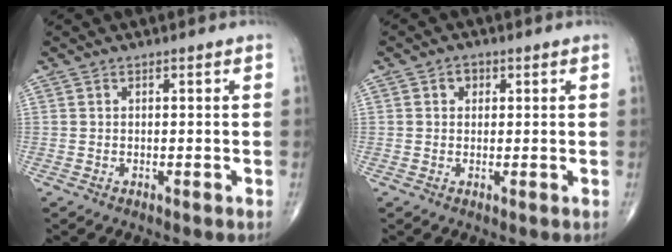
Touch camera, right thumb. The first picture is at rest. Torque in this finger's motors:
{"motor_torque": [0.33, 0.43, 0.40, 0.18, 0.01]}